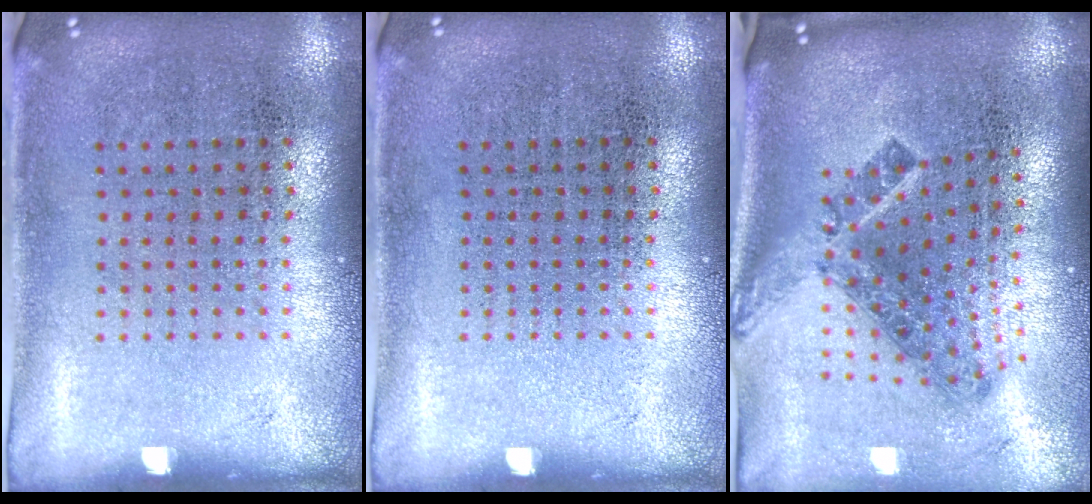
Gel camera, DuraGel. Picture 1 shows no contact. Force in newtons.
{"total": 0.0}
{"total": 1.9, "press": 1.3, "slide": 1.4}